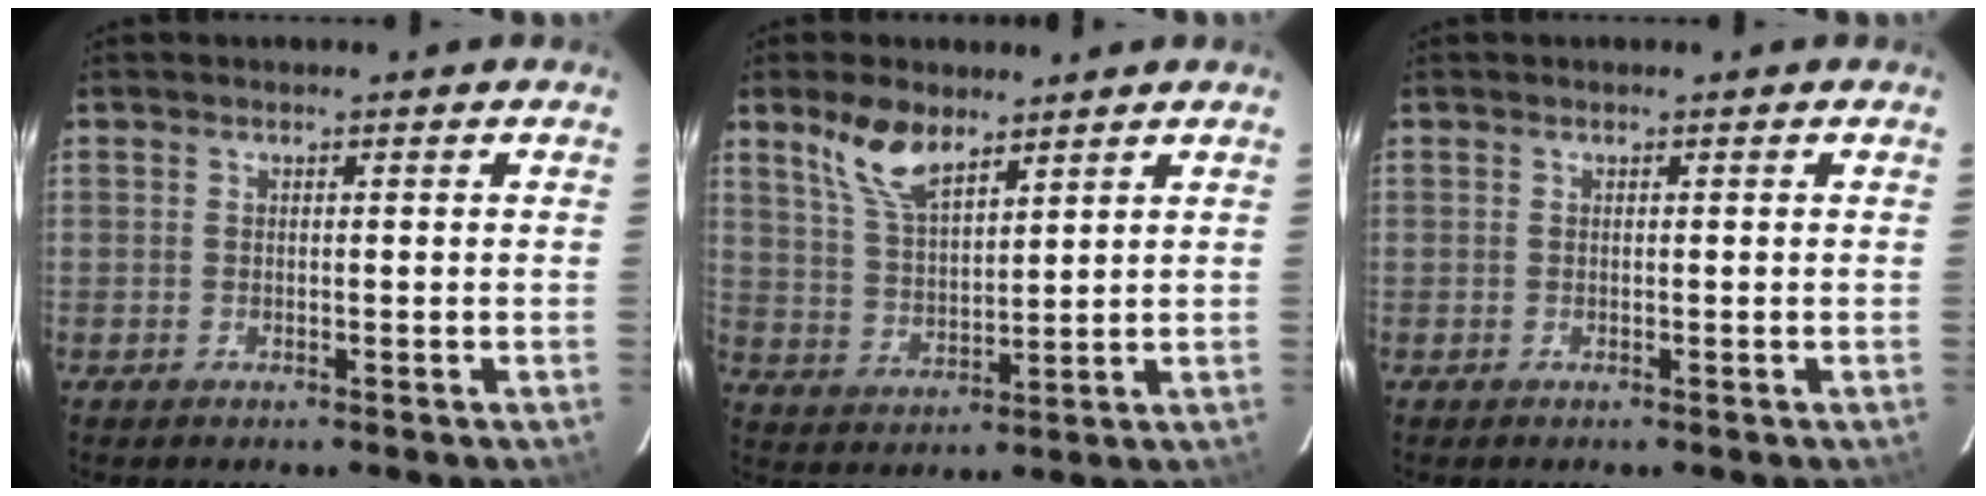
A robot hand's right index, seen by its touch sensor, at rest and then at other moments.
{"total": 8.9, "force": [6.3, 3.6, 5.2], "torque": [-0.102, 0.011, 0.130]}
{"total": 0.0}